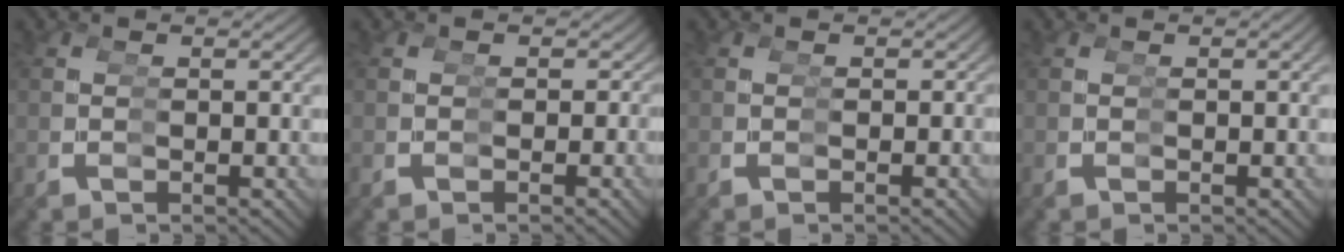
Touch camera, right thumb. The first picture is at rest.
{"total": 1.8, "force": [-0.2, 1.7, 0.4], "torque": [0.009, -0.014, 0.000]}
{"total": 1.1, "force": [-0.2, 1.1, 0.2], "torque": [0.008, -0.007, -0.002]}
{"total": 0.6, "force": [0.0, 0.0, 0.6], "torque": [-0.010, 0.000, 0.003]}